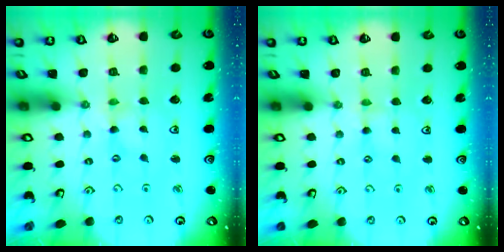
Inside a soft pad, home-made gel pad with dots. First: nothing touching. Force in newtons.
{"total": 3.2, "press": 3.2, "slide": 0.4}